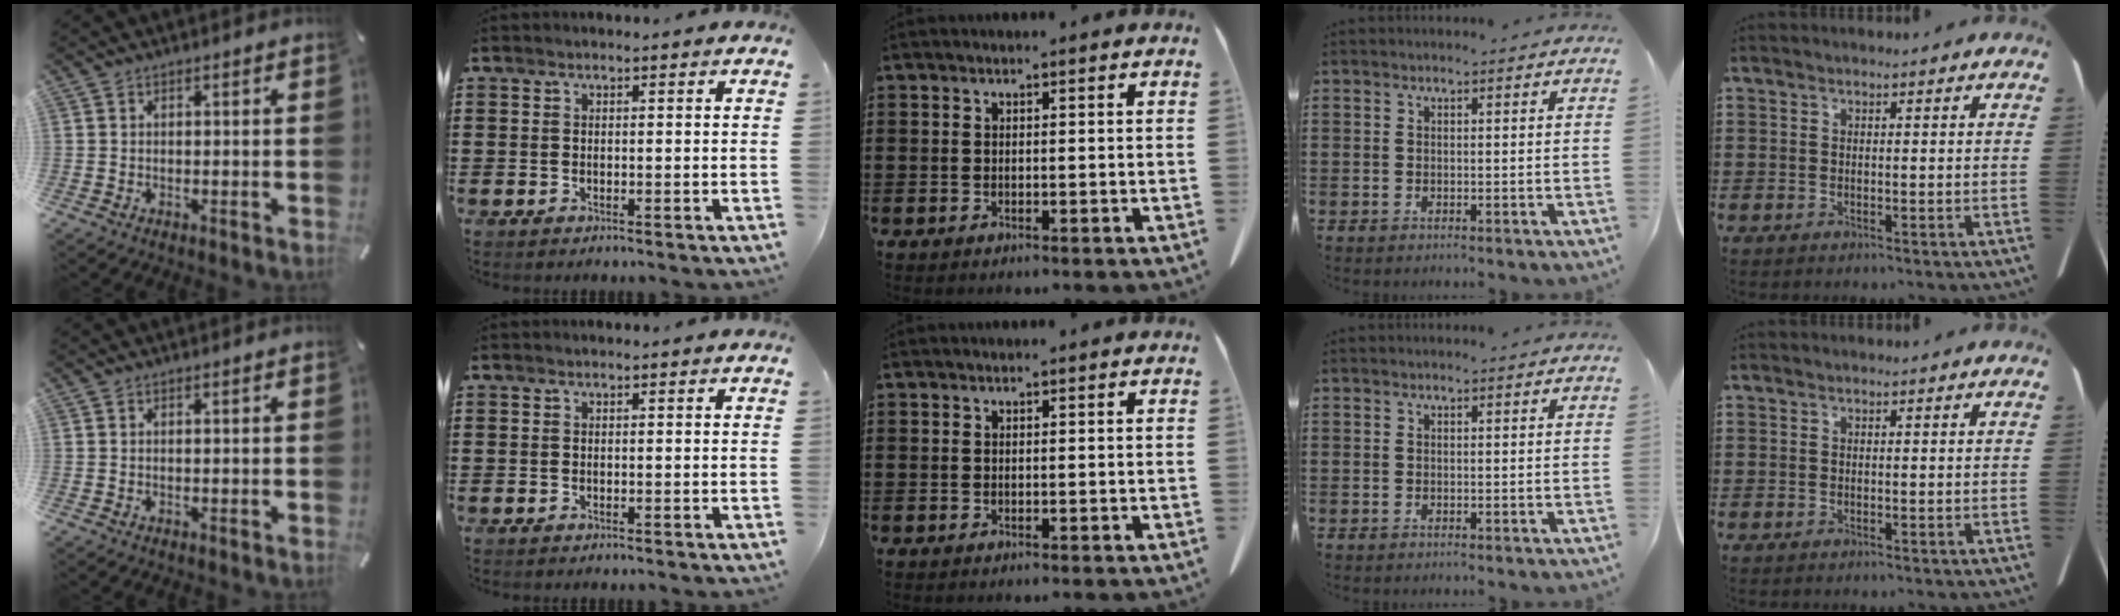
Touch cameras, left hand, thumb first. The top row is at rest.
{}